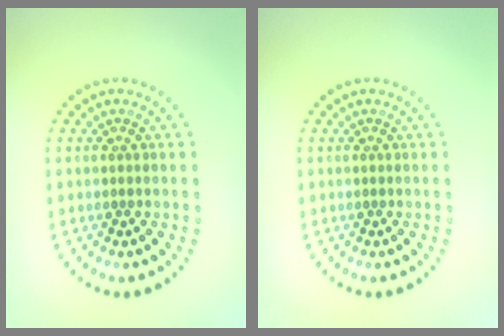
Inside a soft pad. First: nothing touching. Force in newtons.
{"total": 0.0}